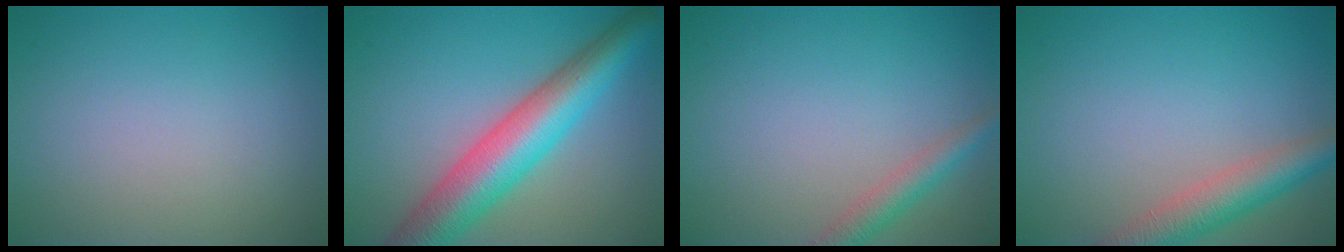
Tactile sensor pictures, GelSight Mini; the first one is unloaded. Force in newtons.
{"total": 8.3, "press": 8.3, "slide": 0.1}
{"total": 2.4, "press": 2.4, "slide": 0.1}
{"total": 4.5, "press": 4.5, "slide": 0.2}